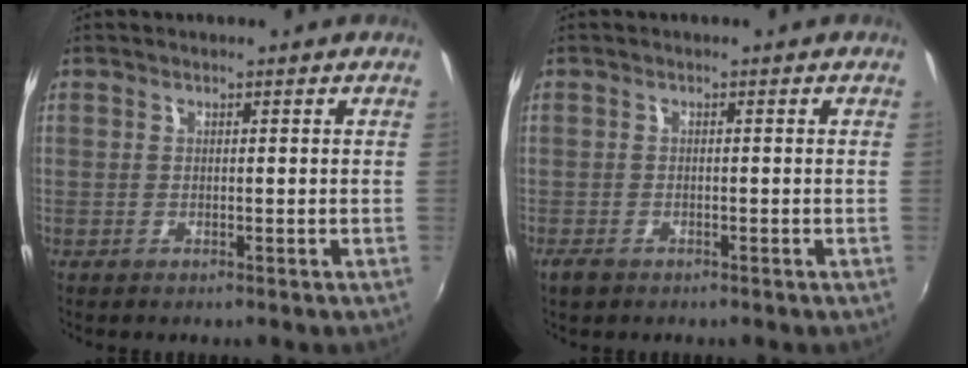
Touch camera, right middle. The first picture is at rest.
{"total": 2.2, "force": [-1.6, 1.2, 1.0], "torque": [-0.024, -0.005, -0.030]}